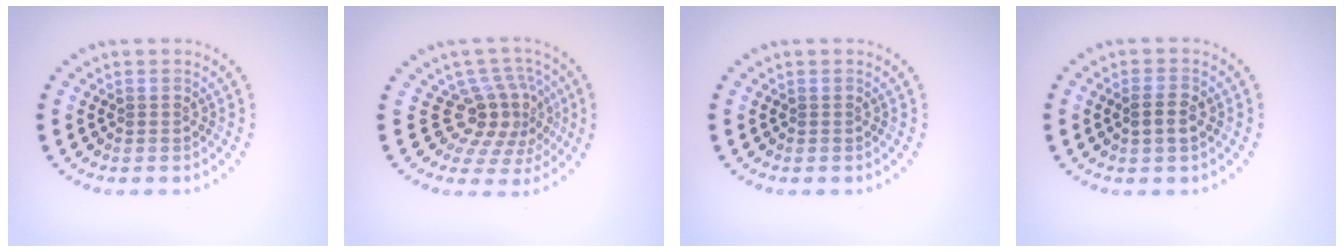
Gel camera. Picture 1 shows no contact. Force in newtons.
{"total": 4.2, "press": 3.1, "slide": 2.8}
{"total": 0.0}
{"total": 1.9, "press": 1.8, "slide": 0.4}